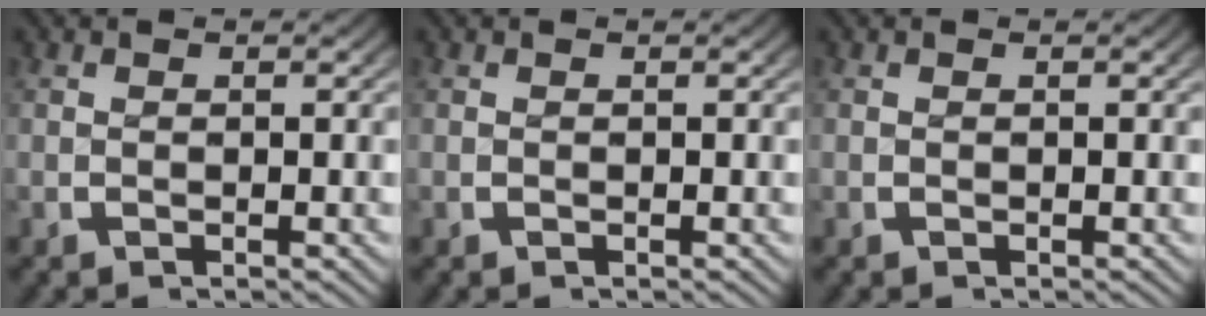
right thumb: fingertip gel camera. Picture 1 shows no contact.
{"total": 0.0}
{"total": 0.0}